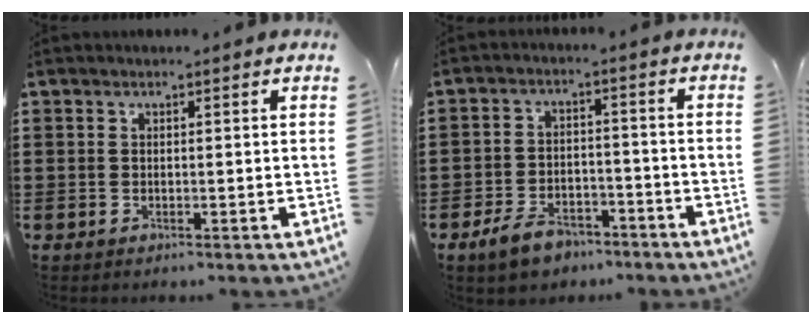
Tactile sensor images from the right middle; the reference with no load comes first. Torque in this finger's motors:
{"motor_torque": [2.10, 0.04, 0.13, 0.04]}